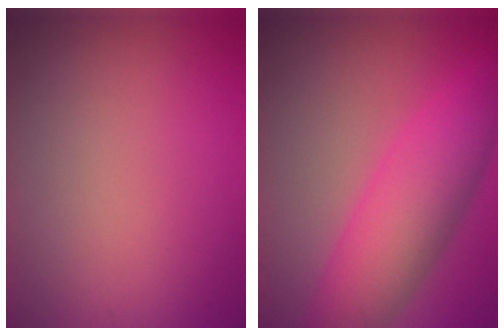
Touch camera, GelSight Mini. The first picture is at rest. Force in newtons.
{"total": 6.9, "press": 6.9, "slide": 0.1}